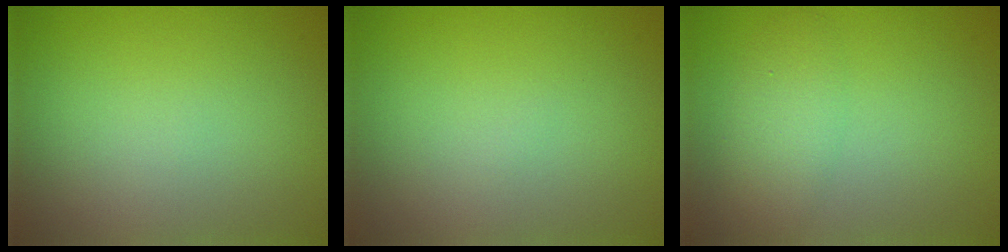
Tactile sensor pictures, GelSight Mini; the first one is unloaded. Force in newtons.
{"total": 0.0}
{"total": 2.8, "press": 2.8, "slide": 0.0}